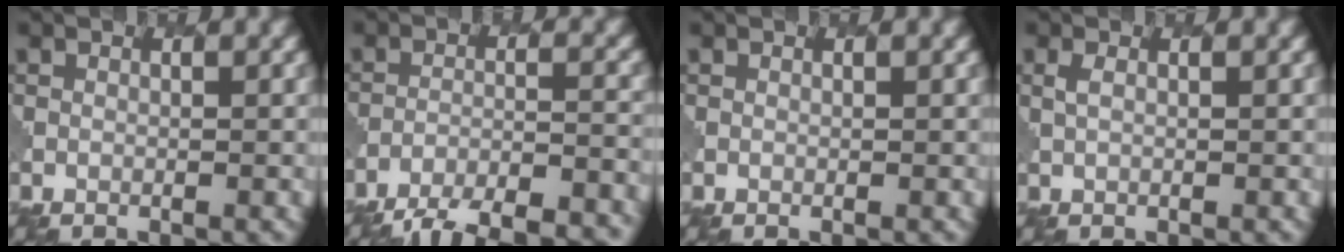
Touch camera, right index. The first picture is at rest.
{"total": 10.1, "force": [-9.0, 2.3, 4.1], "torque": [-0.060, -0.010, -0.120]}
{"total": 0.0}
{"total": 1.0, "force": [0.6, 0.3, 0.7], "torque": [-0.017, 0.000, 0.013]}